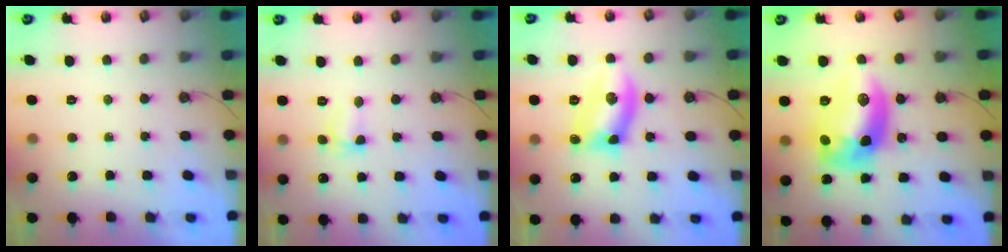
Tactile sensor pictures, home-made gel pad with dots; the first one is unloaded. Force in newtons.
{"total": 2.5, "press": 2.5, "slide": 0.4}
{"total": 10.4, "press": 10.3, "slide": 0.7}
{"total": 16.1, "press": 16.0, "slide": 1.0}